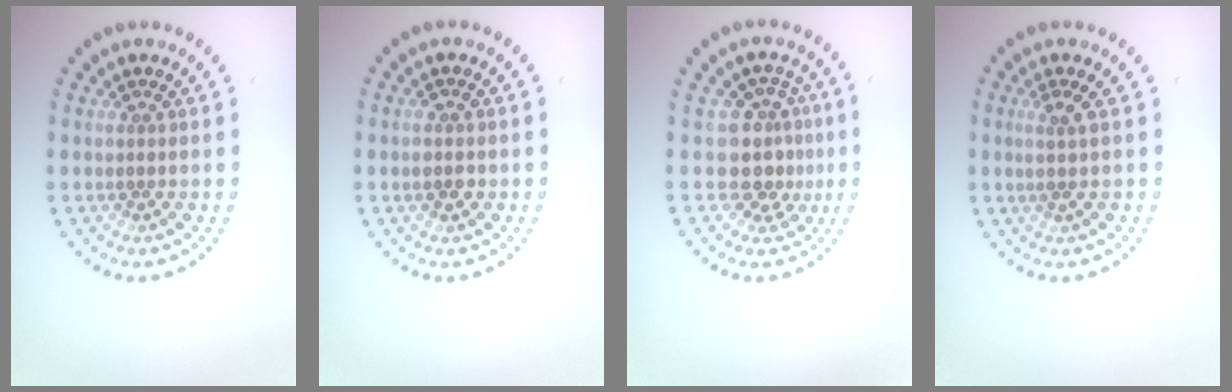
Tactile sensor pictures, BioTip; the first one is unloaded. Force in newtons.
{"total": 1.3, "press": 1.3, "slide": 0.1}
{"total": 3.6, "press": 3.0, "slide": 2.1}
{"total": 1.6, "press": 1.2, "slide": 1.0}